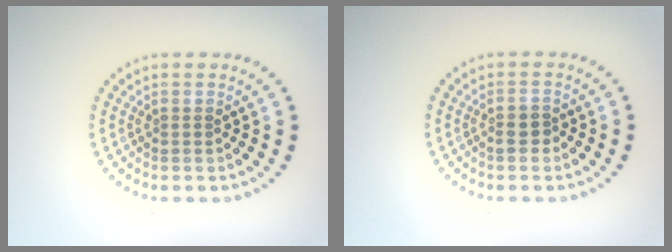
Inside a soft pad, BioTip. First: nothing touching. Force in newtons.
{"total": 1.5, "press": 1.4, "slide": 0.5}